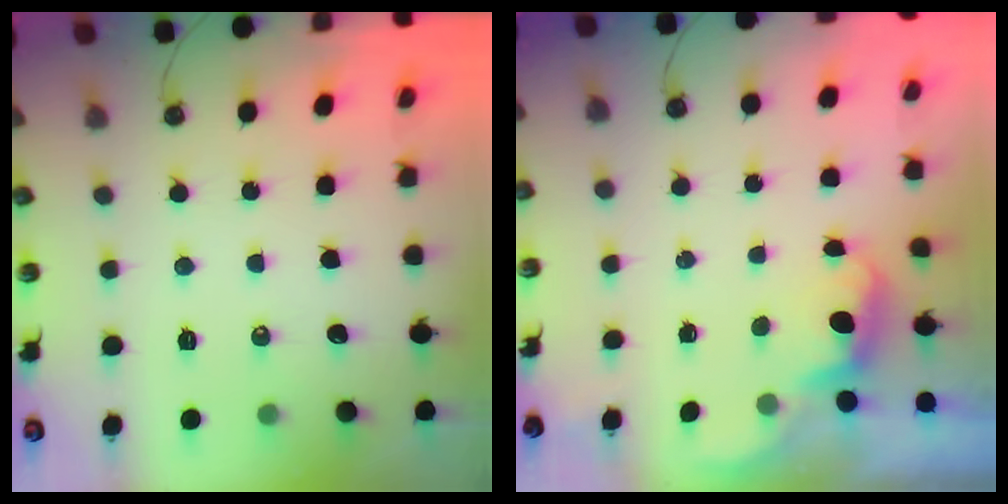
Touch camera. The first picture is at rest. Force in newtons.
{"total": 0.8, "press": 0.4, "slide": 0.7}